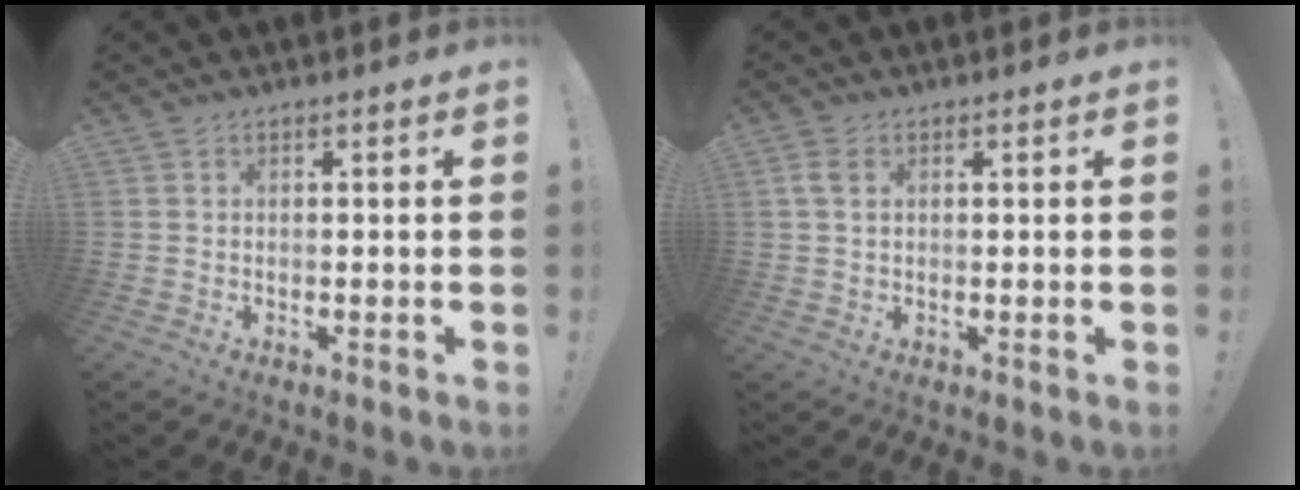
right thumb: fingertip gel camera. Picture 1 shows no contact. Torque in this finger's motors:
{"motor_torque": [0.18, 0.08, -0.02, 0.05, 0.11]}